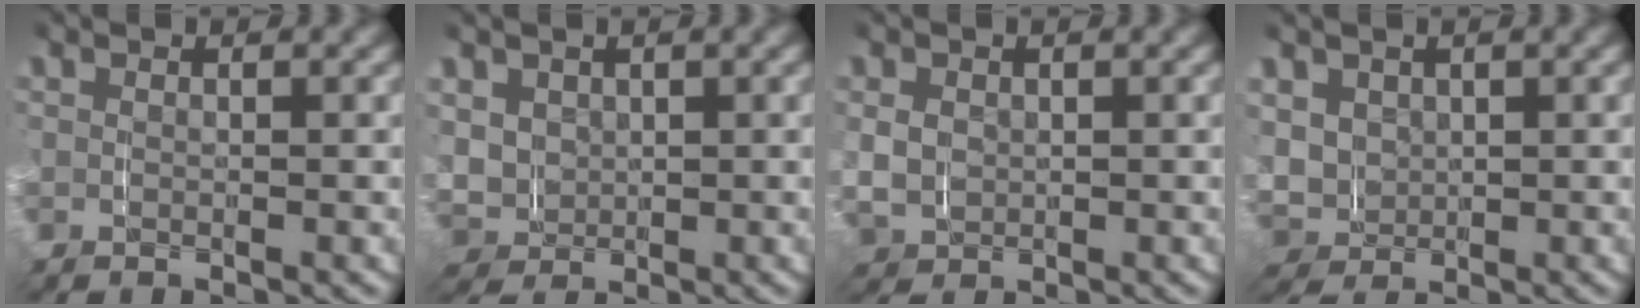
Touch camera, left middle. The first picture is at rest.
{"total": 5.6, "force": [0.2, 5.3, 1.8], "torque": [-0.080, -0.026, 0.010]}
{"total": 3.6, "force": [-0.4, 3.3, 1.2], "torque": [-0.058, -0.017, 0.002]}
{"total": 6.6, "force": [0.1, 6.2, 2.1], "torque": [-0.088, -0.033, 0.008]}